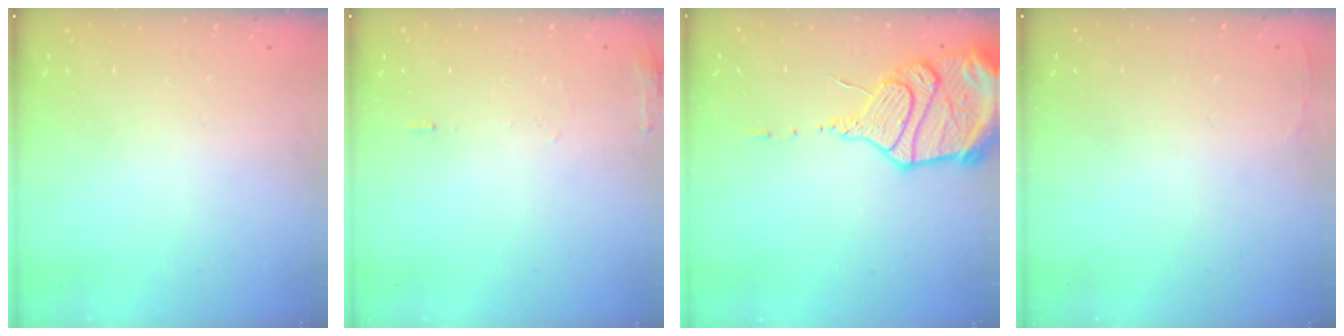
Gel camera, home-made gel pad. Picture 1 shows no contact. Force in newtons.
{"total": 5.9, "press": 5.7, "slide": 1.6}
{"total": 17.0, "press": 16.9, "slide": 1.6}
{"total": 2.5, "press": 2.4, "slide": 0.9}